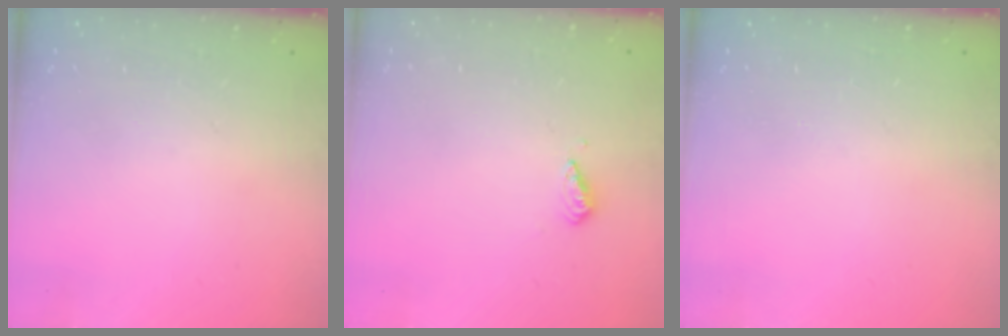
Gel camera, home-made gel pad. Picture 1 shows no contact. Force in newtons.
{"total": 2.8, "press": 2.8, "slide": 0.7}
{"total": 0.0}